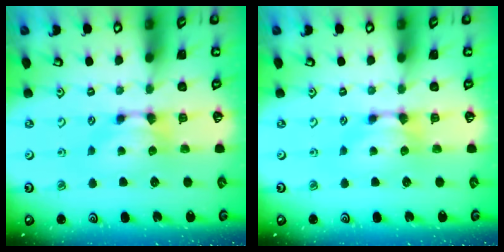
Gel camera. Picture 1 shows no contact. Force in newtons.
{"total": 0.0}